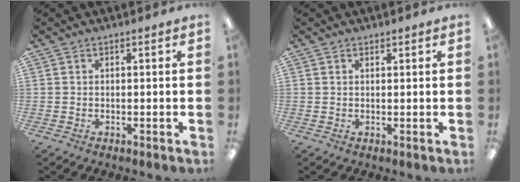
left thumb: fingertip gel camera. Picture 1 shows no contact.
{"total": 0.7, "force": [0.6, 0.4, 0.1], "torque": [-0.002, 0.000, 0.012]}